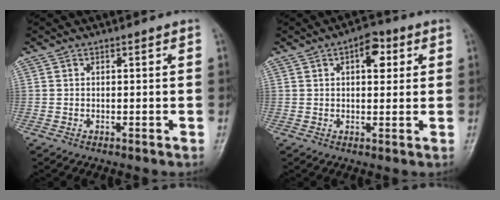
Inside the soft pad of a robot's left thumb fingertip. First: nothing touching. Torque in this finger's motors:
{"motor_torque": [-0.09, 0.02, -0.21, 0.01, 0.09]}